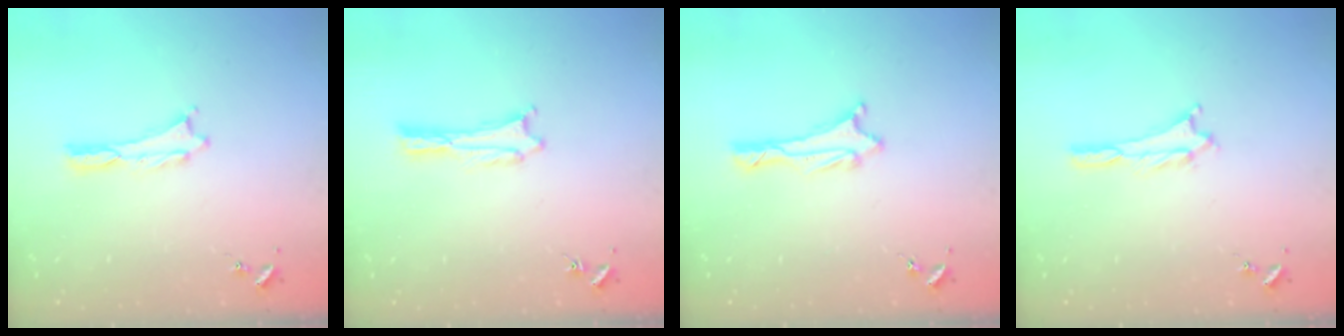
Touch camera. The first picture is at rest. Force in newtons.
{"total": 0.0}
{"total": 1.5, "press": 1.5, "slide": 0.2}
{"total": 0.7, "press": 0.7, "slide": 0.2}